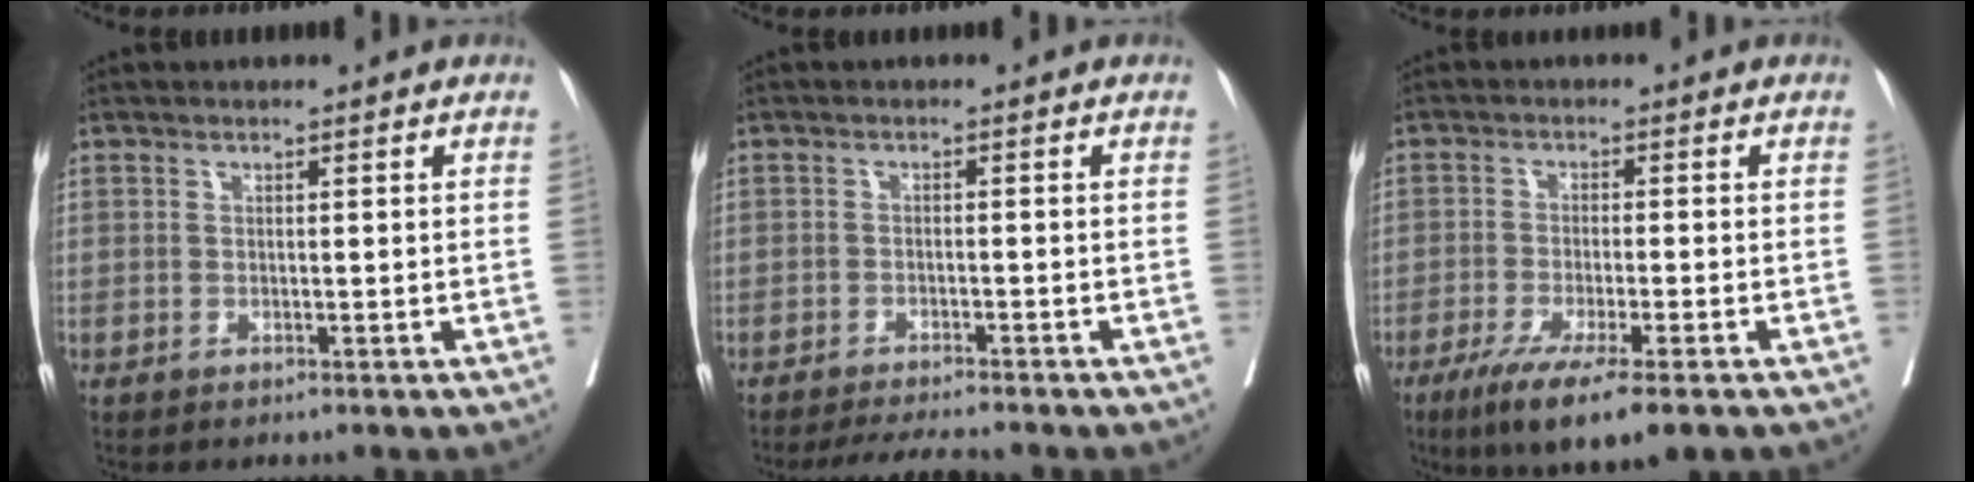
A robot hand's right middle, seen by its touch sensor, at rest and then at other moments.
{"total": 5.6, "force": [-5.2, 0.1, 2.0], "torque": [-0.028, -0.014, -0.083]}
{"total": 9.6, "force": [-6.2, 0.5, 7.4], "torque": [-0.119, -0.024, -0.095]}